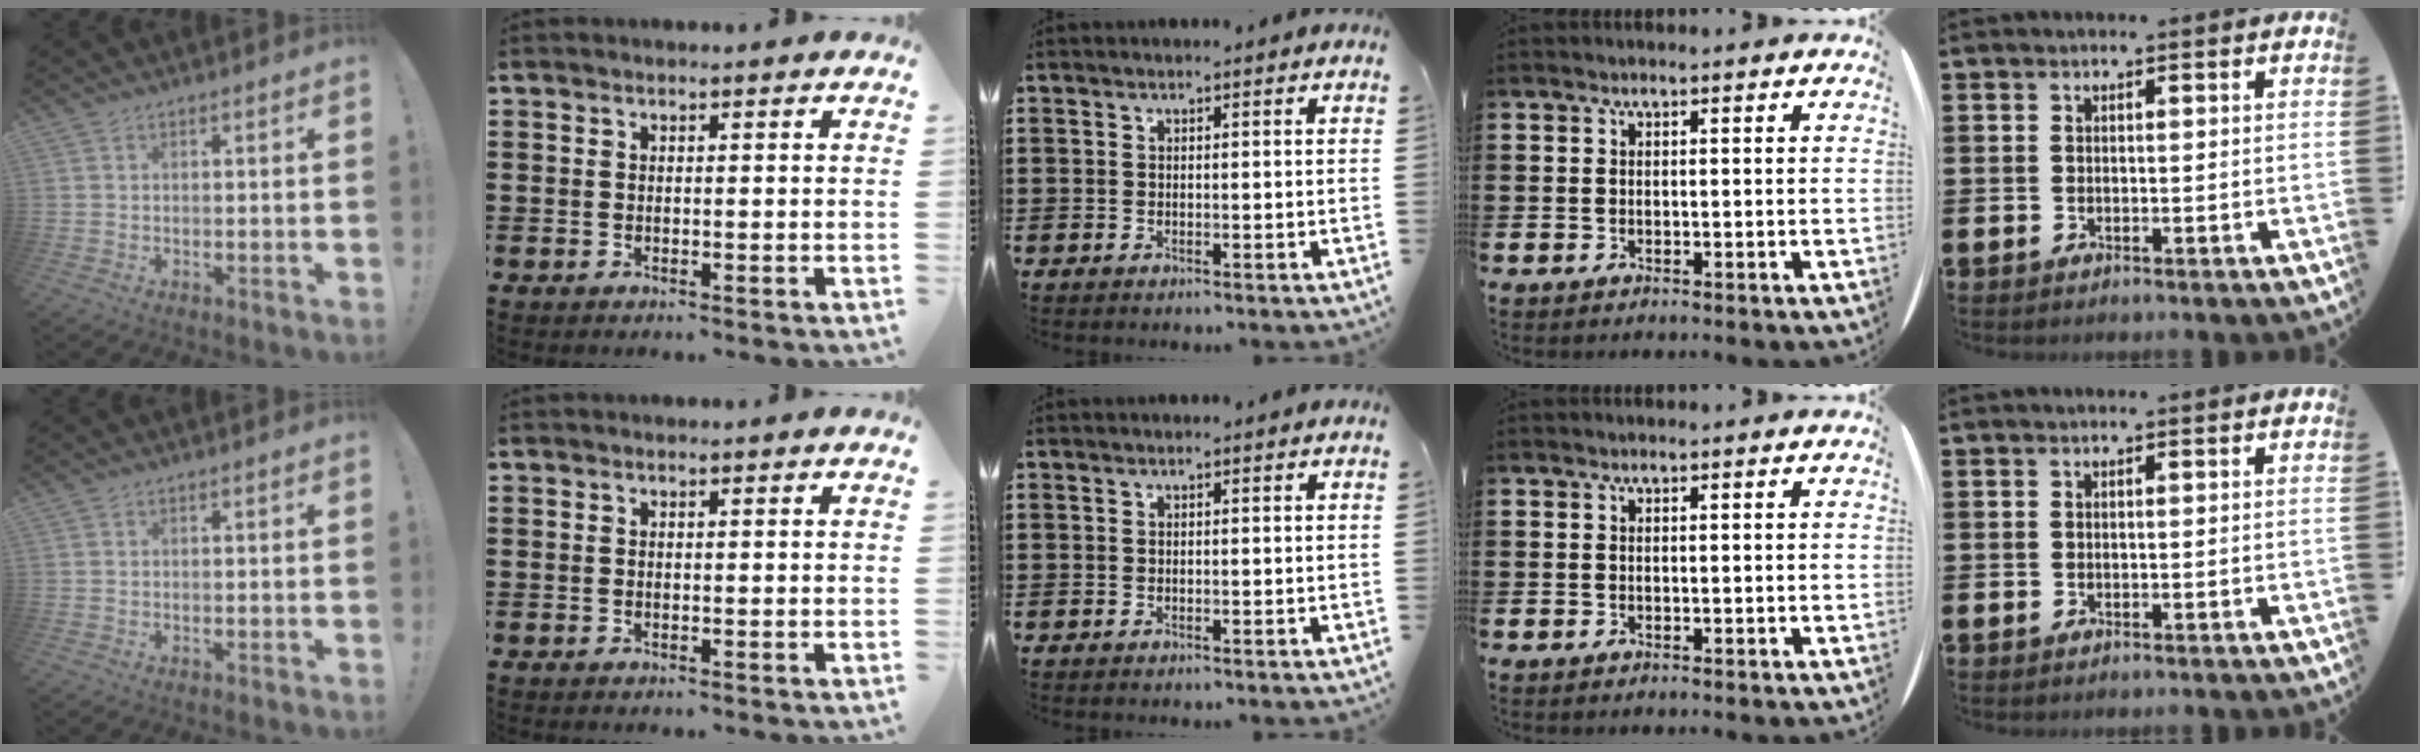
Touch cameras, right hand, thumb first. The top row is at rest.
{}